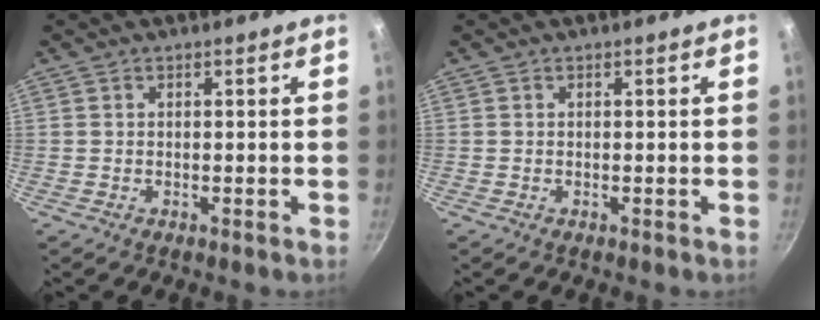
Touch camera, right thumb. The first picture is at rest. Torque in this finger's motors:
{"motor_torque": [-0.05, 0.01, 0.16, 0.15, 0.01]}